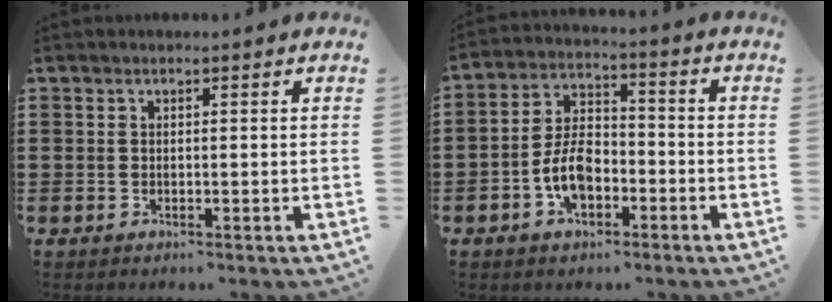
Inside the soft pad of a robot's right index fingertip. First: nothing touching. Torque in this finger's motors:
{"motor_torque": [2.14, 0.00, 0.27, 0.08]}